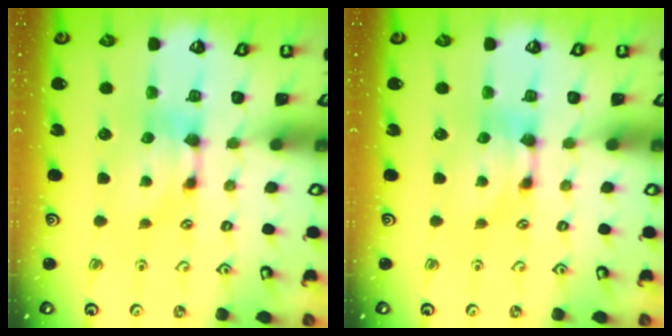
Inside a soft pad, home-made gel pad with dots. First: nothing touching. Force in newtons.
{"total": 0.0}